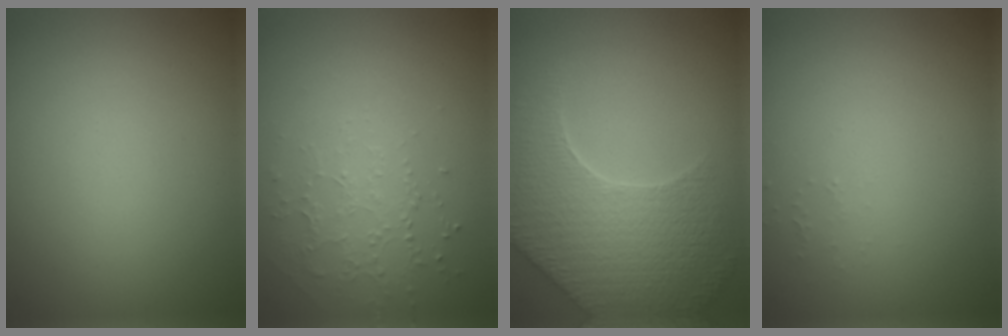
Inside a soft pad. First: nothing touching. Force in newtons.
{"total": 1.3, "press": 1.0, "slide": 0.8}
{"total": 7.9, "press": 5.9, "slide": 5.3}
{"total": 0.5, "press": 0.5, "slide": 0.1}